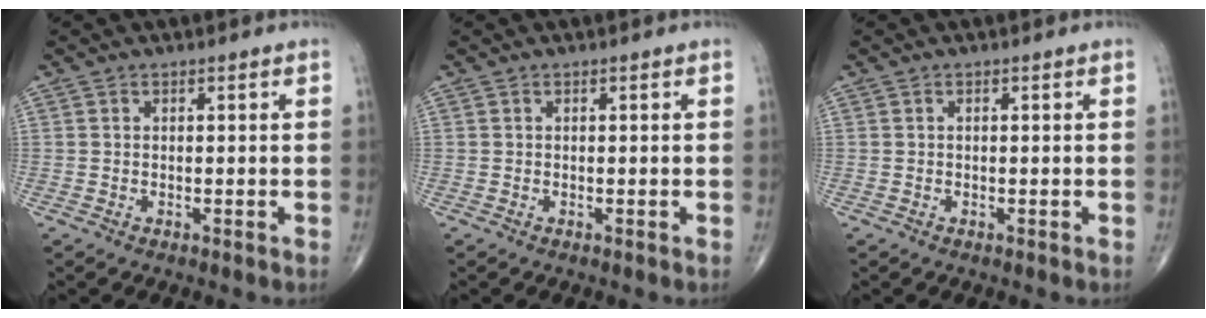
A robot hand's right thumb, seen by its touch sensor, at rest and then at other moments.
{"total": 0.0}
{"total": 0.0}